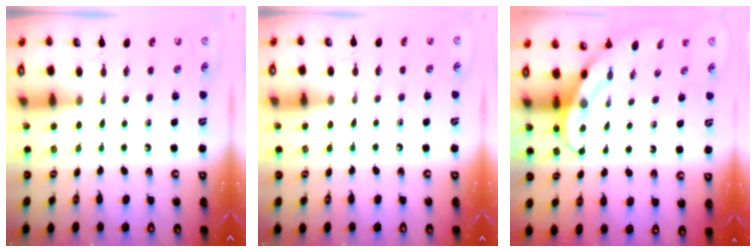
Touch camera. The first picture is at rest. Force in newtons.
{"total": 3.4, "press": 3.4, "slide": 0.5}
{"total": 3.8, "press": 3.8, "slide": 0.3}